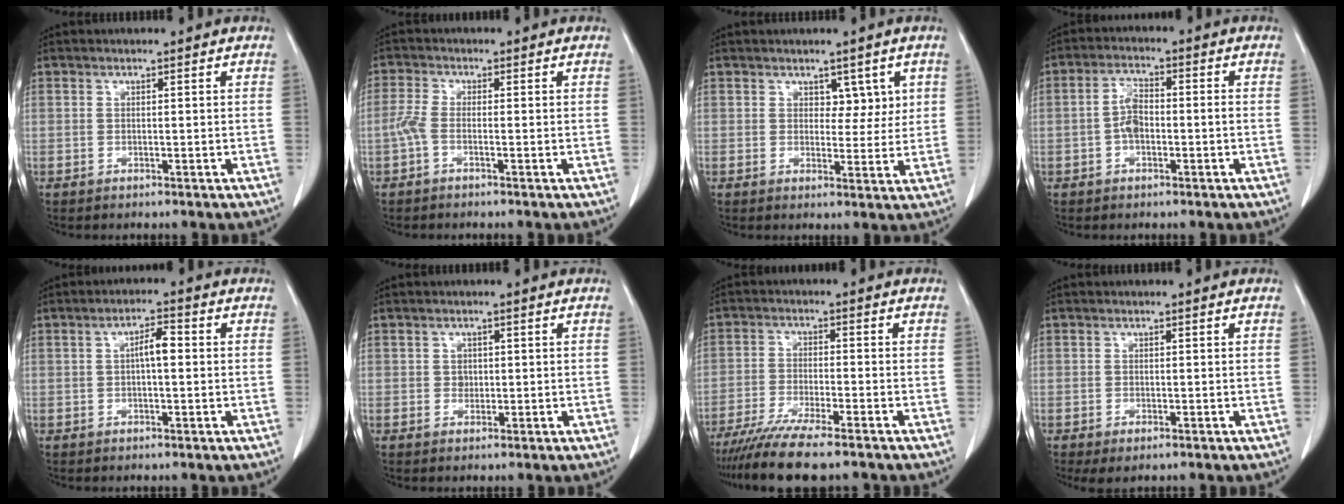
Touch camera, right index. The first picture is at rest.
{"total": 2.7, "force": [-1.1, 0.7, 2.4], "torque": [-0.066, 0.006, -0.029]}
{"total": 3.6, "force": [1.7, 2.2, 2.3], "torque": [-0.017, -0.001, 0.024]}
{"total": 4.3, "force": [-0.9, 1.9, 3.8], "torque": [-0.082, 0.014, -0.020]}
{"total": 3.4, "force": [0.2, 0.9, 3.3], "torque": [-0.055, 0.010, 0.000]}
{"total": 1.3, "force": [0.1, 1.2, 0.6], "torque": [-0.009, 0.002, 0.003]}
{"total": 11.2, "force": [-9.2, 0.4, 6.3], "torque": [-0.098, -0.026, -0.150]}
{"total": 2.2, "force": [-1.2, 0.9, 1.6], "torque": [-0.026, -0.006, -0.010]}